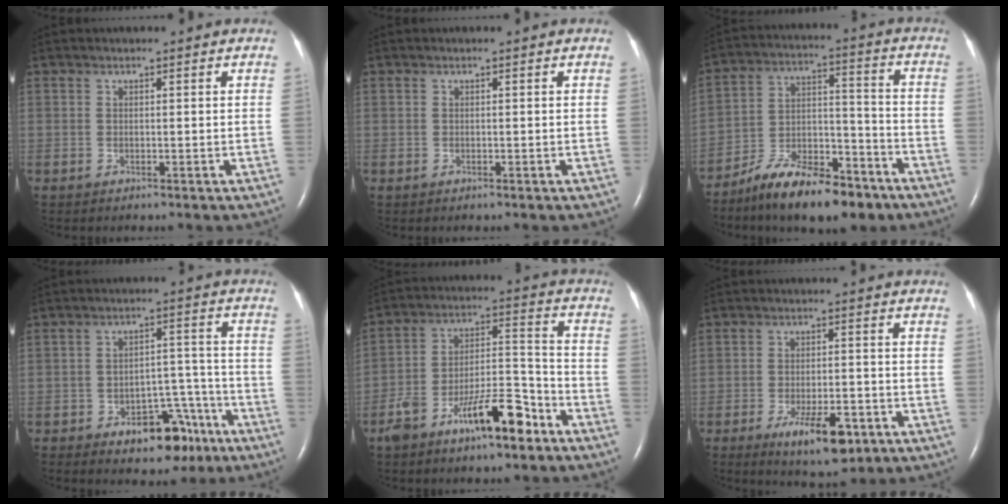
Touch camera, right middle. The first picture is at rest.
{"total": 0.0}
{"total": 14.9, "force": [-11.0, 5.0, 8.7], "torque": [-0.141, 0.020, -0.186]}
{"total": 9.2, "force": [-5.8, 4.5, 5.5], "torque": [-0.060, 0.026, -0.080]}
{"total": 12.8, "force": [-8.1, 3.5, 9.3], "torque": [-0.165, 0.017, -0.135]}
{"total": 8.3, "force": [-4.4, 2.5, 6.6], "torque": [-0.112, -0.011, -0.062]}